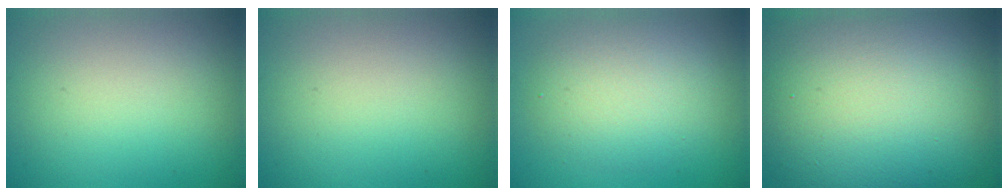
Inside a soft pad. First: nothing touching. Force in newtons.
{"total": 0.0}
{"total": 4.4, "press": 4.4, "slide": 0.3}
{"total": 16.3, "press": 16.2, "slide": 1.1}